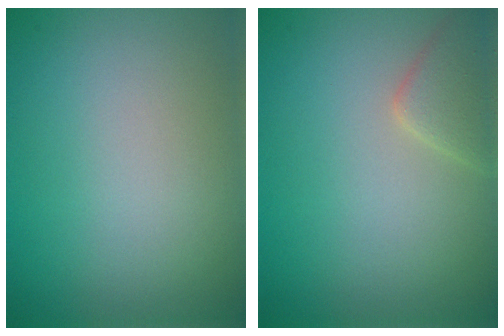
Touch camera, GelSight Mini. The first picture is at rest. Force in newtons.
{"total": 2.4, "press": 2.4, "slide": 0.1}